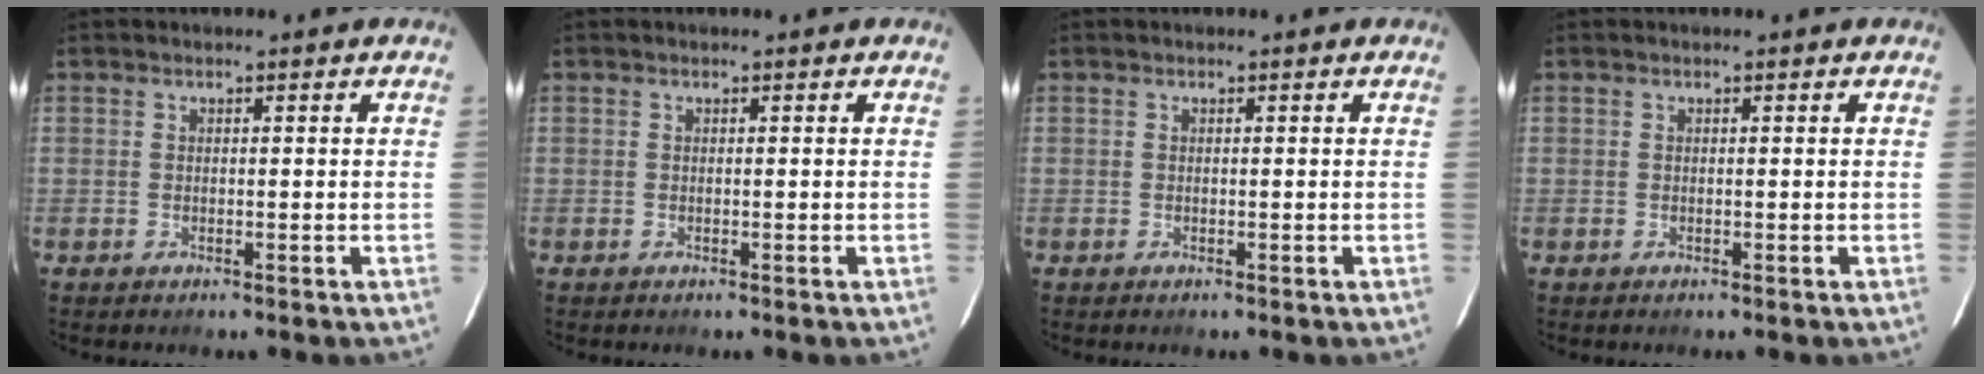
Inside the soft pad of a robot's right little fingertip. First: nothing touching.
{"total": 0.0}
{"total": 0.0}
{"total": 0.0}